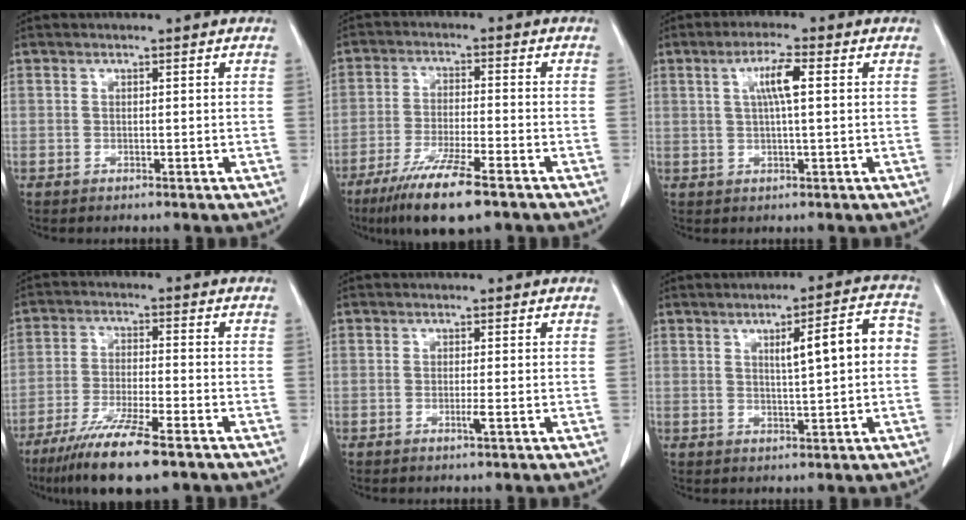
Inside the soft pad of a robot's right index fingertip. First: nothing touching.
{"total": 11.1, "force": [-7.5, 1.1, 8.2], "torque": [-0.146, -0.029, -0.124]}
{"total": 4.8, "force": [1.1, 0.3, 4.6], "torque": [-0.088, 0.005, 0.020]}
{"total": 11.8, "force": [-8.1, 1.0, 8.5], "torque": [-0.150, -0.031, -0.136]}
{"total": 1.2, "force": [-0.4, -0.2, 1.1], "torque": [-0.024, -0.004, -0.009]}
{"total": 7.4, "force": [0.8, 1.0, 7.3], "torque": [-0.103, 0.020, 0.013]}